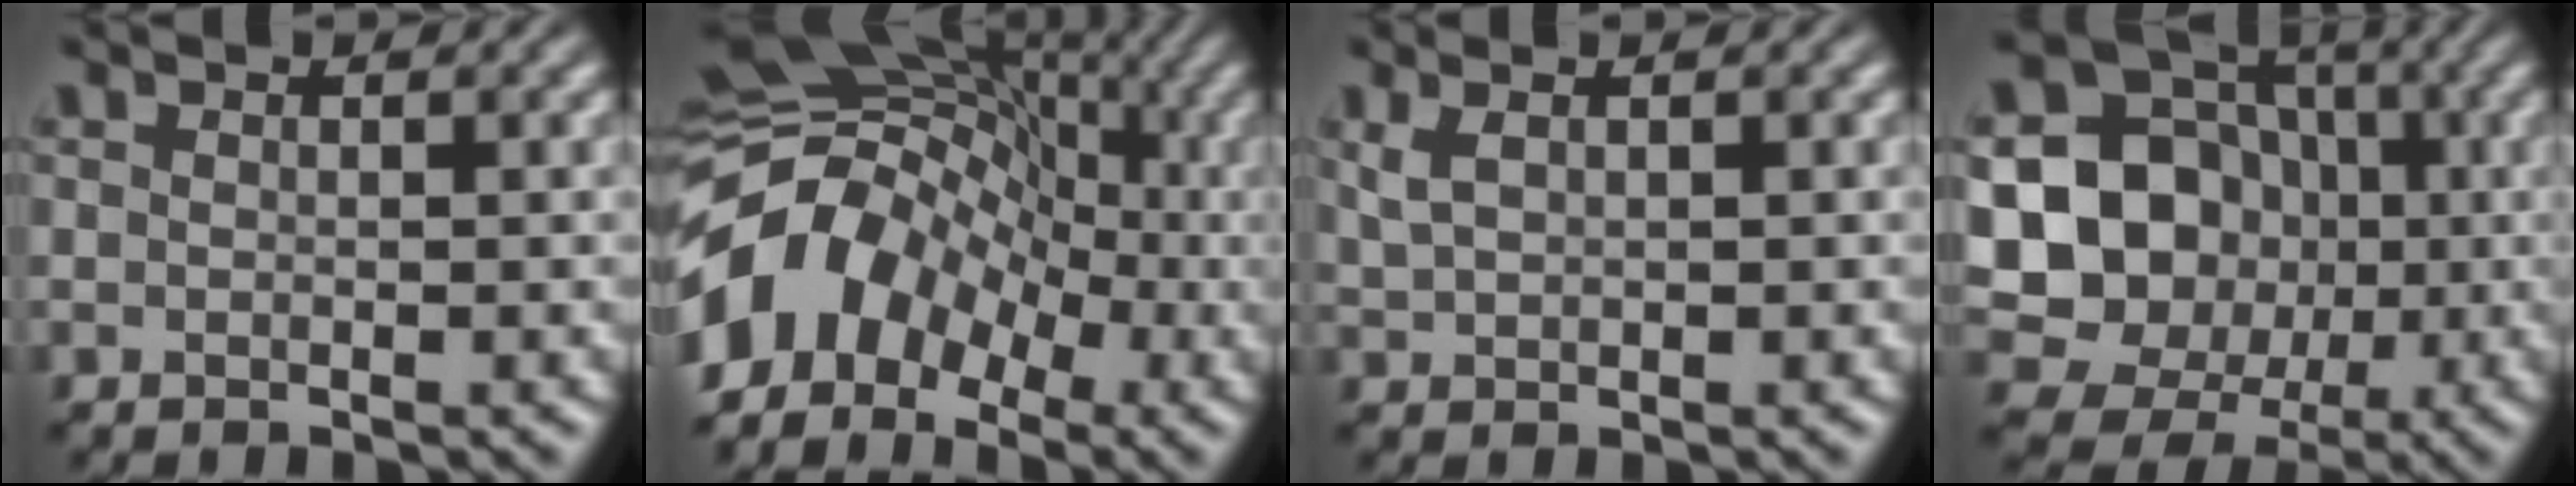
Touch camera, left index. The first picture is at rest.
{"total": 10.0, "force": [-3.7, 7.3, 5.7], "torque": [-0.107, 0.020, -0.090]}
{"total": 1.5, "force": [1.1, 0.7, 0.8], "torque": [-0.023, 0.007, 0.026]}
{"total": 12.9, "force": [0.1, 11.8, 5.2], "torque": [-0.104, 0.006, -0.015]}